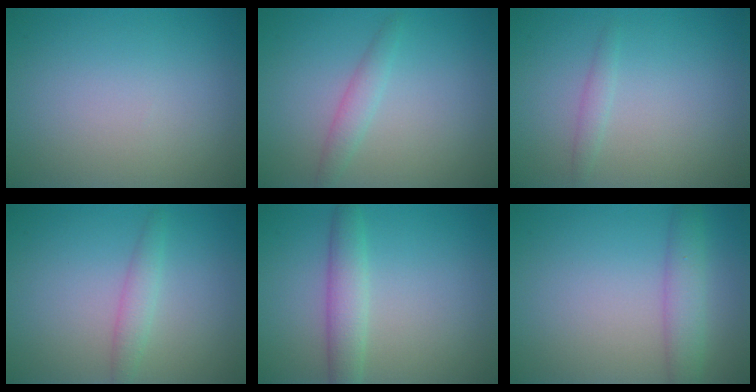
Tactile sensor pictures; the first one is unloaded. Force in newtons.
{"total": 1.6, "press": 1.6, "slide": 0.1}
{"total": 1.0, "press": 1.0, "slide": 0.1}
{"total": 1.7, "press": 1.7, "slide": 0.0}
{"total": 2.9, "press": 2.9, "slide": 0.0}
{"total": 3.0, "press": 3.0, "slide": 0.2}